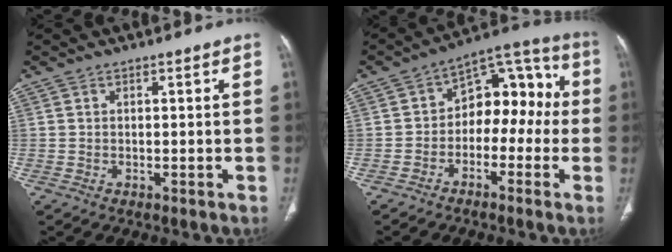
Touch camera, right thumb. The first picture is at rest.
{"total": 12.9, "force": [-1.5, 8.5, 9.6], "torque": [-0.081, 0.058, -0.038]}